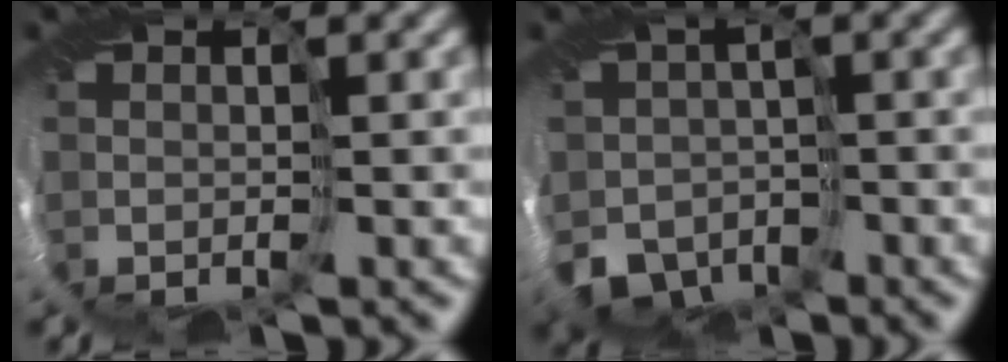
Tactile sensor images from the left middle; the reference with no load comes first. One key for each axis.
{"total": 5.1, "fx": -2.6, "fy": 4.1, "fz": 1.7, "tx": -0.025, "ty": -0.005, "tz": -0.048}